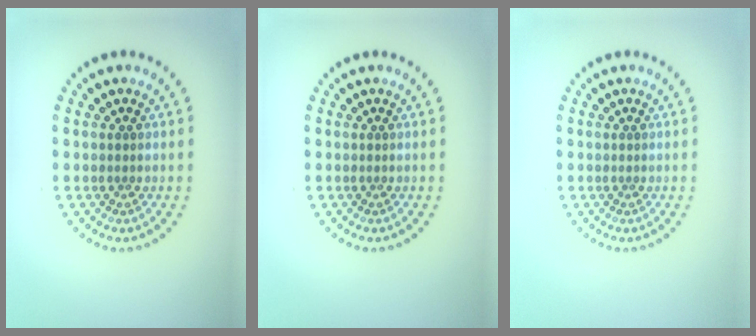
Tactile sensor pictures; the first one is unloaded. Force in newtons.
{"total": 0.0}
{"total": 0.0}